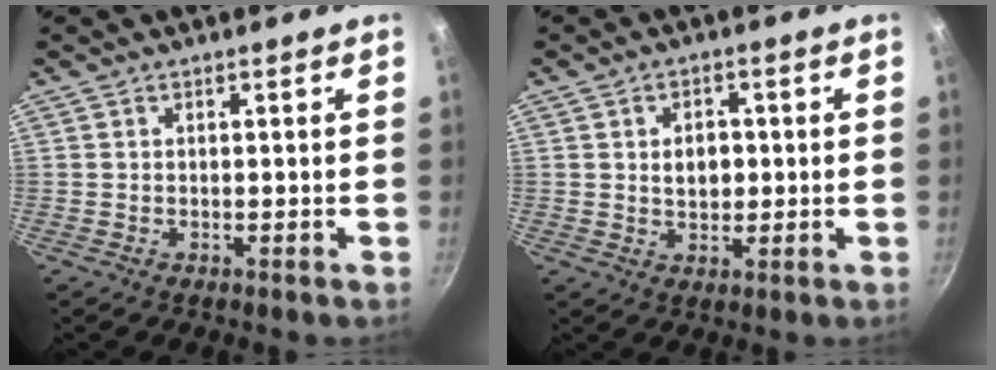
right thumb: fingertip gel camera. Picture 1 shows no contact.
{"total": 4.9, "force": [0.5, 3.5, 3.4], "torque": [-0.034, -0.001, 0.009]}